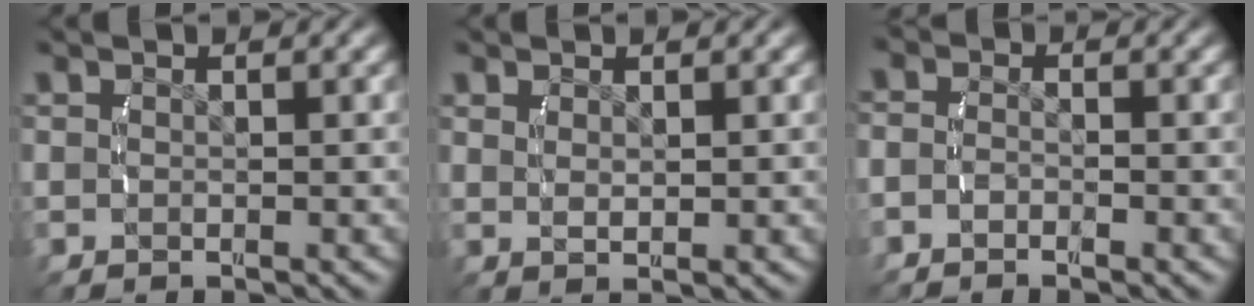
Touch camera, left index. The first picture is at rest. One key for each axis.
{"total": 1.1, "fx": 0.7, "fy": -0.4, "fz": 0.8, "tx": -0.015, "ty": -0.008, "tz": 0.022}
{"total": 1.9, "fx": -1.2, "fy": 1.4, "fz": 0.4, "tx": -0.020, "ty": -0.009, "tz": -0.023}